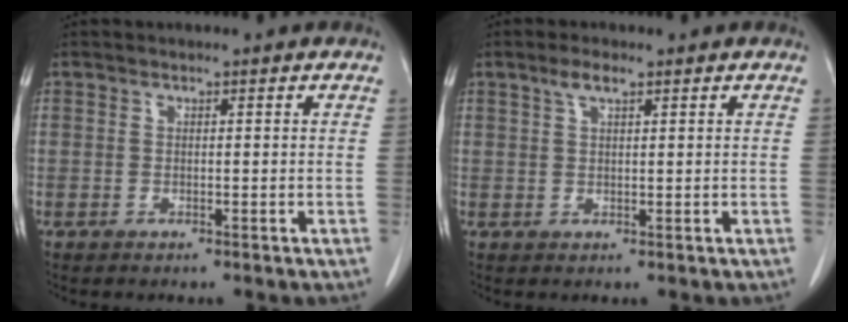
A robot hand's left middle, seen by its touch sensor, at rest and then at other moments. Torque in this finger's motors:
{"motor_torque": [0.36, -0.34, 0.02, 0.03]}